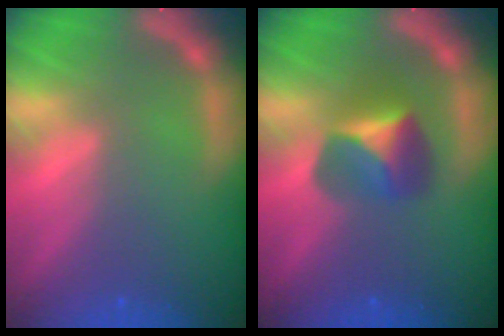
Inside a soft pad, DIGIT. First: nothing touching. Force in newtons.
{"total": 3.9}